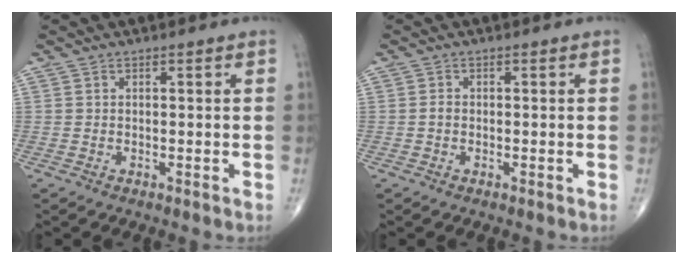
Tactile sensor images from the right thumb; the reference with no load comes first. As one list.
[{"total": 0.9, "force": [-0.2, 0.7, 0.6], "torque": [-0.009, 0.002, -0.006]}]